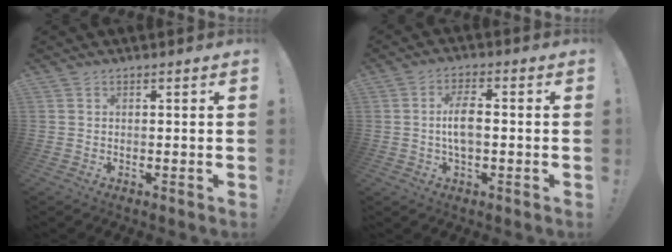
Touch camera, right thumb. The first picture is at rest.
{"total": 6.9, "force": [-0.6, 2.9, 6.3], "torque": [-0.136, 0.008, -0.013]}